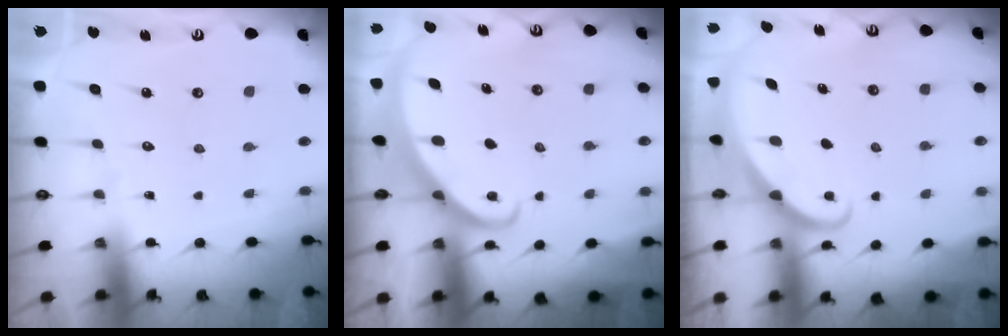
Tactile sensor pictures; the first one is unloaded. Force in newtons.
{"total": 2.6, "press": 2.6, "slide": 0.3}
{"total": 2.1, "press": 2.1, "slide": 0.2}